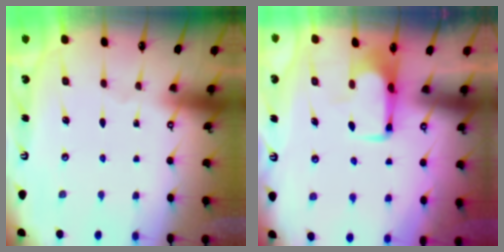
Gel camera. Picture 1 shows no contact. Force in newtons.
{"total": 2.0, "press": 1.9, "slide": 0.4}